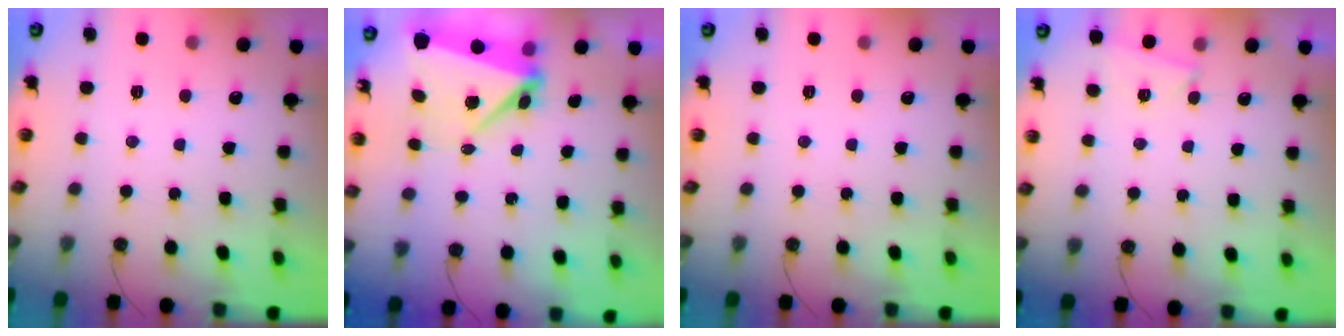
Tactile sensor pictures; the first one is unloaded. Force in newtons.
{"total": 7.9, "press": 7.6, "slide": 2.0}
{"total": 0.0}
{"total": 1.6, "press": 1.6, "slide": 0.3}